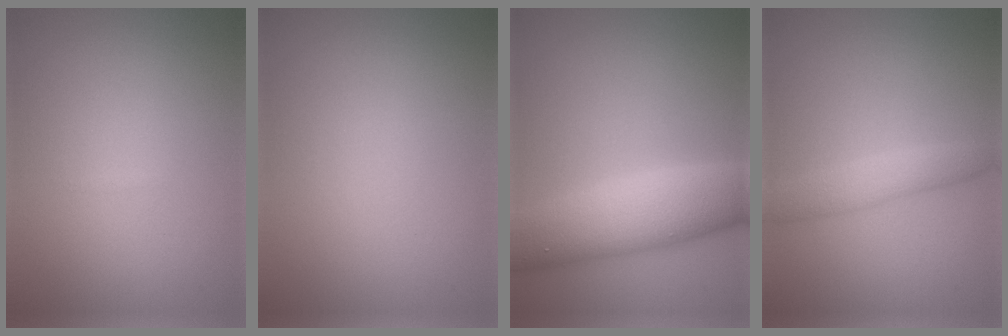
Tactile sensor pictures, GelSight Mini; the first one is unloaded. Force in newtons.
{"total": 0.0}
{"total": 8.6, "press": 8.6, "slide": 0.4}
{"total": 2.6, "press": 2.6, "slide": 0.1}